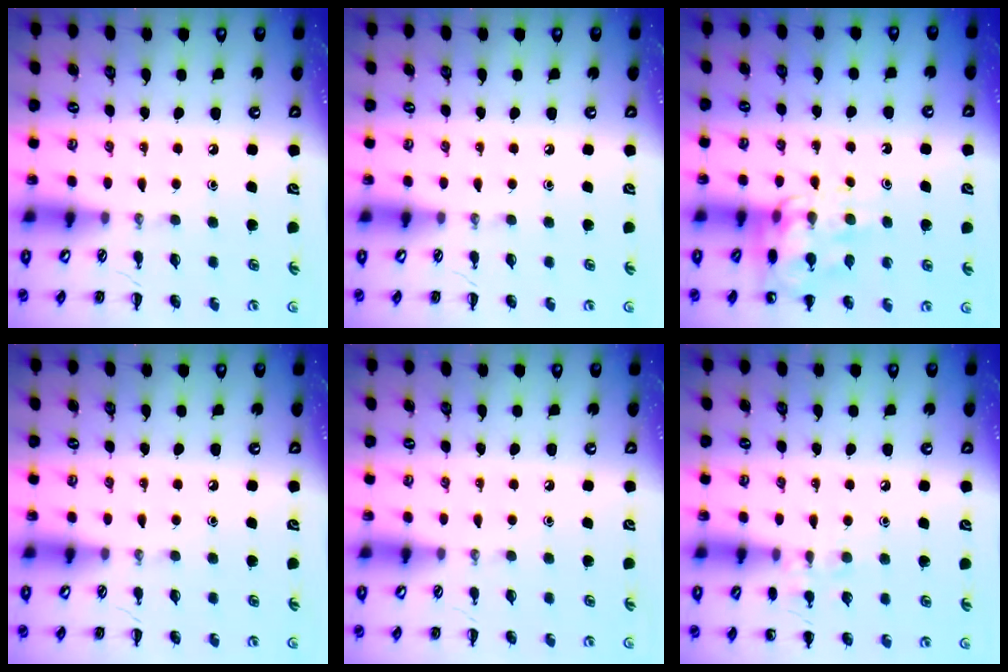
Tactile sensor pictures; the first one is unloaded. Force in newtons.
{"total": 0.0}
{"total": 12.3, "press": 12.1, "slide": 2.2}
{"total": 0.0}
{"total": 0.0}
{"total": 6.7, "press": 6.4, "slide": 2.0}